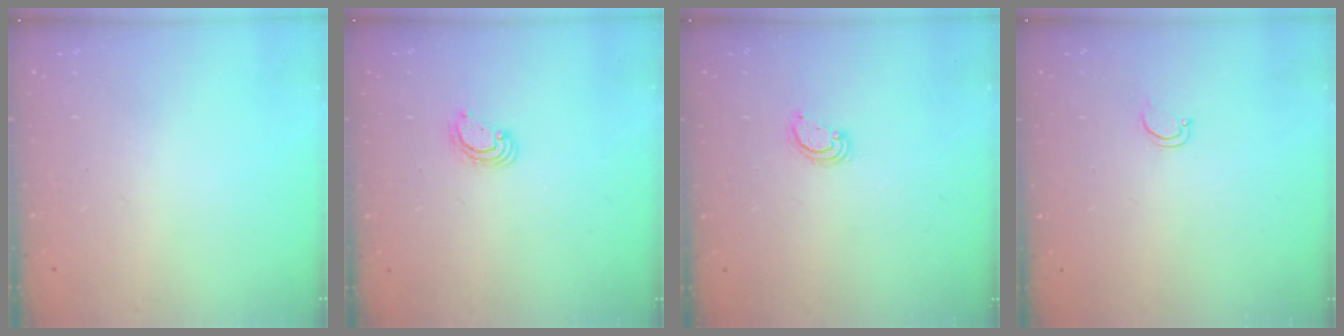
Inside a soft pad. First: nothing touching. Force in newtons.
{"total": 3.8, "press": 3.8, "slide": 0.4}
{"total": 2.5, "press": 2.5, "slide": 0.2}
{"total": 2.8, "press": 2.8, "slide": 0.2}